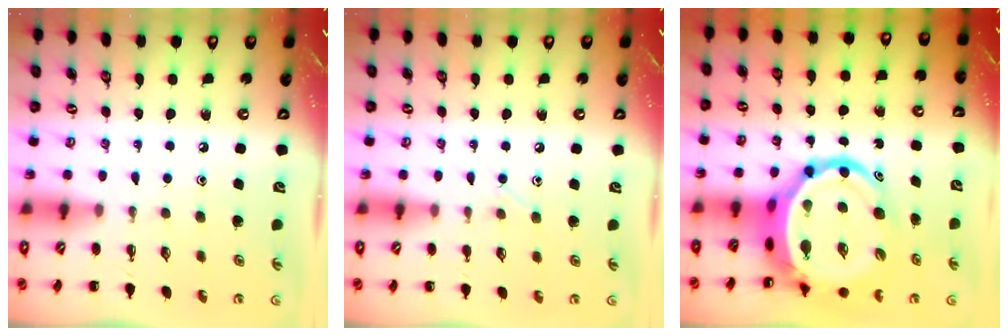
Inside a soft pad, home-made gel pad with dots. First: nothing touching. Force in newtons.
{"total": 4.2, "press": 4.0, "slide": 1.3}
{"total": 11.7, "press": 11.3, "slide": 3.2}